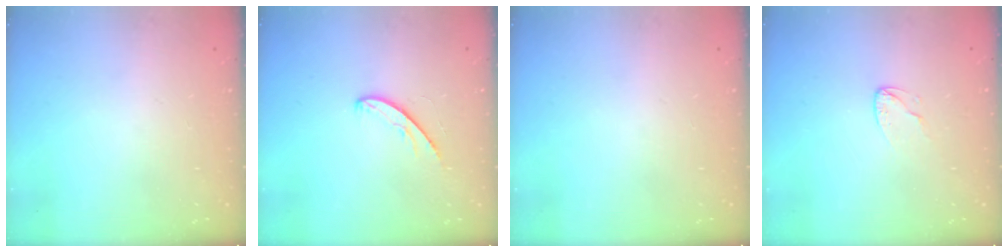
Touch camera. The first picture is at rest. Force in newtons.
{"total": 5.3, "press": 5.3, "slide": 0.5}
{"total": 0.0}
{"total": 3.8, "press": 3.8, "slide": 0.4}